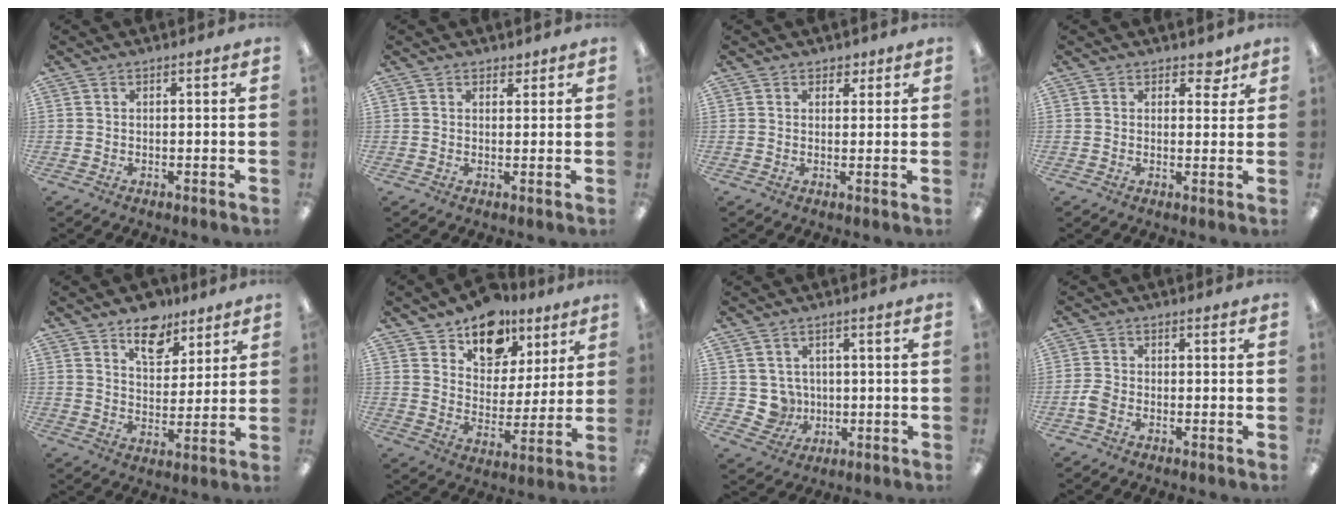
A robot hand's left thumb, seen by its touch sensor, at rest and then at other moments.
{"total": 2.0, "force": [1.5, 1.2, 0.4], "torque": [0.009, -0.005, 0.025]}
{"total": 2.6, "force": [1.6, 1.9, 0.7], "torque": [0.001, -0.004, 0.028]}
{"total": 3.7, "force": [2.5, 2.3, 1.5], "torque": [-0.002, -0.010, 0.039]}
{"total": 10.5, "force": [7.4, 6.0, 4.4], "torque": [-0.047, -0.042, 0.131]}
{"total": 13.2, "force": [9.4, 8.4, 3.8], "torque": [-0.057, -0.065, 0.175]}
{"total": 5.4, "force": [1.0, 5.3, 0.7], "torque": [-0.023, -0.002, 0.022]}
{"total": 2.5, "force": [-1.2, 1.7, 1.4], "torque": [-0.030, 0.004, -0.023]}